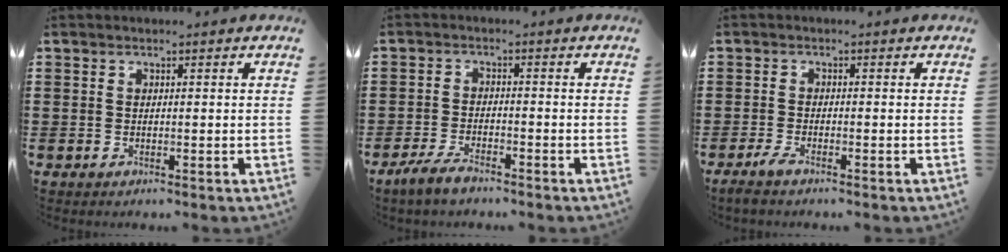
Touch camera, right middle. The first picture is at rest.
{"total": 3.1, "force": [-2.4, 1.0, 1.8], "torque": [-0.047, 0.004, -0.050]}
{"total": 1.8, "force": [-1.3, 0.3, 1.2], "torque": [-0.036, -0.005, -0.030]}